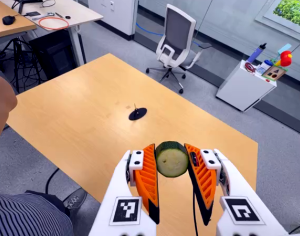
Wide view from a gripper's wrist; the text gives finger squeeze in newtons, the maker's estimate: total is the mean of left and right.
{"total": 11.4, "left": 12.5, "right": 10.3}